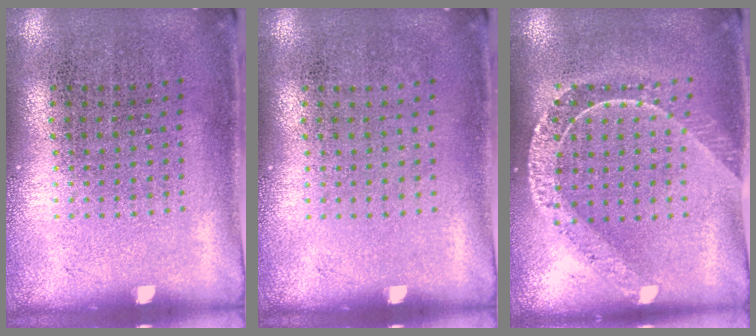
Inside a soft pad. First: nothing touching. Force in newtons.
{"total": 0.0}
{"total": 1.8, "press": 1.5, "slide": 0.9}